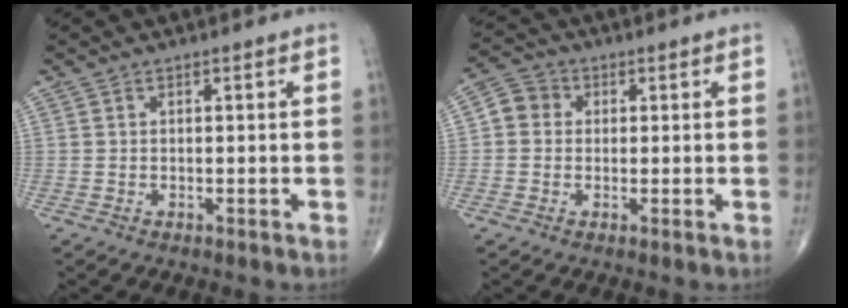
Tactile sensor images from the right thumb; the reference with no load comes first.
{"total": 4.6, "force": [0.4, 4.2, 1.8], "torque": [-0.018, 0.010, -0.004]}